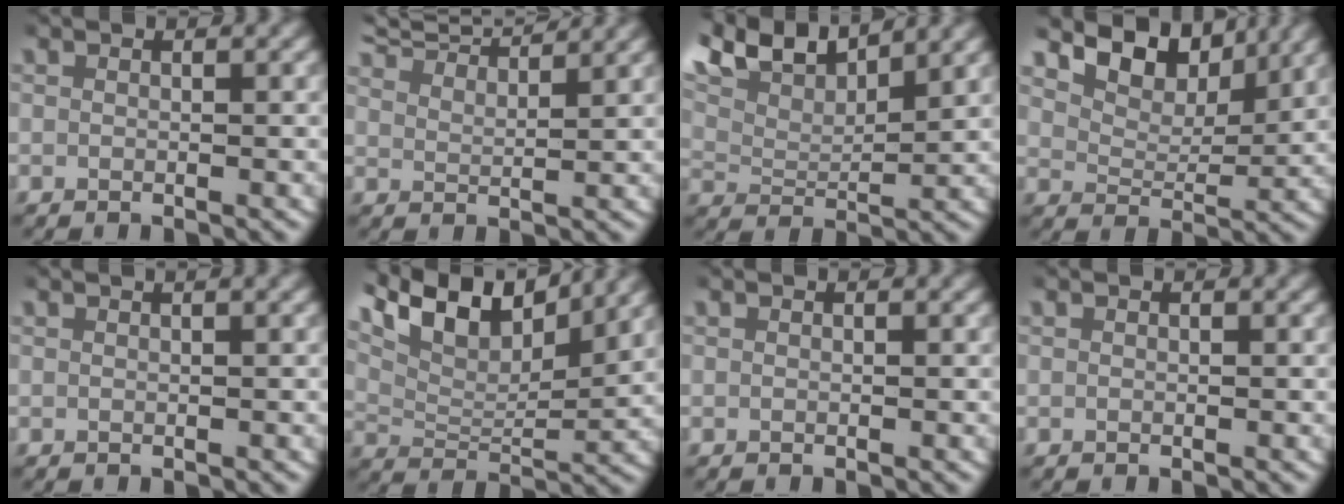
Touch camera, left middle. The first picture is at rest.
{"total": 7.4, "force": [6.7, 1.7, 2.7], "torque": [-0.049, 0.019, 0.104]}
{"total": 8.9, "force": [6.2, 4.0, 4.9], "torque": [-0.111, 0.015, 0.098]}
{"total": 7.5, "force": [5.5, 3.6, 3.6], "torque": [-0.075, 0.007, 0.088]}
{"total": 1.0, "force": [0.6, -0.1, 0.7], "torque": [-0.003, 0.008, 0.006]}
{"total": 10.2, "force": [6.4, 4.8, 6.2], "torque": [-0.121, 0.015, 0.103]}
{"total": 0.0}
{"total": 0.0}